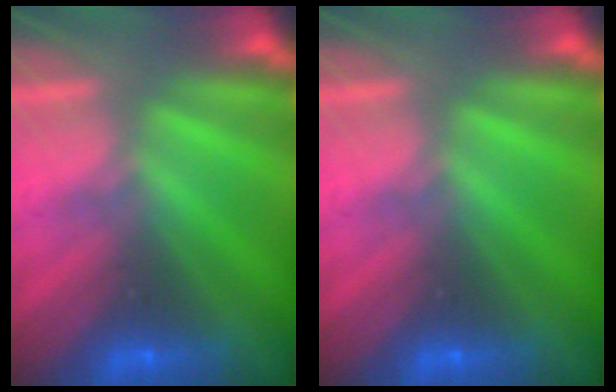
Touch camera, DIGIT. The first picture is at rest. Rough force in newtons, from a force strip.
{"total": 0.0}